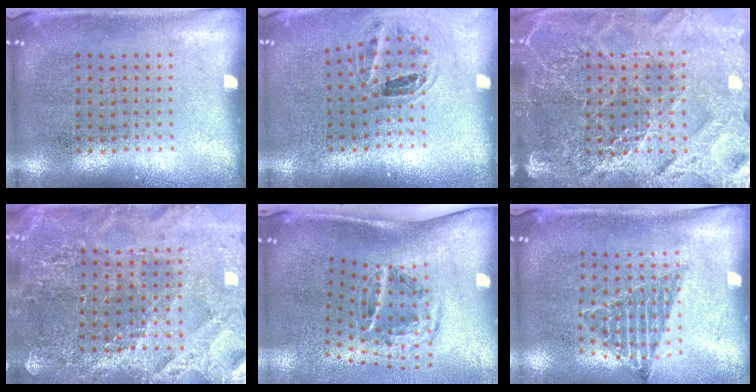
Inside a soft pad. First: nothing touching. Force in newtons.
{"total": 1.1, "press": 1.0, "slide": 0.3}
{"total": 5.0, "press": 4.5, "slide": 2.1}
{"total": 3.2, "press": 3.2, "slide": 0.6}
{"total": 2.0, "press": 1.2, "slide": 1.5}
{"total": 0.9, "press": 0.8, "slide": 0.2}